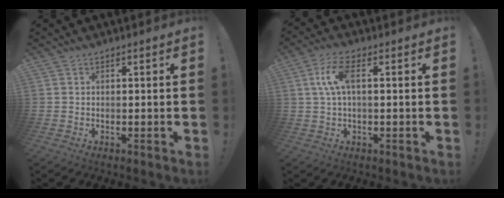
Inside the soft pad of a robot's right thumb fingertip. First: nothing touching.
{"total": 8.5, "force": [1.3, 3.3, 7.7], "torque": [-0.155, 0.006, 0.025]}